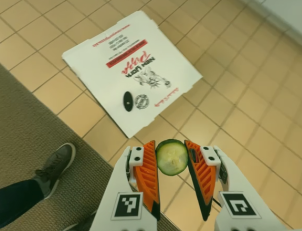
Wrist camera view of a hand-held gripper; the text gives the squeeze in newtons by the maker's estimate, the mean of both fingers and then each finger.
{"total": 7.7, "left": 7.5, "right": 7.9}